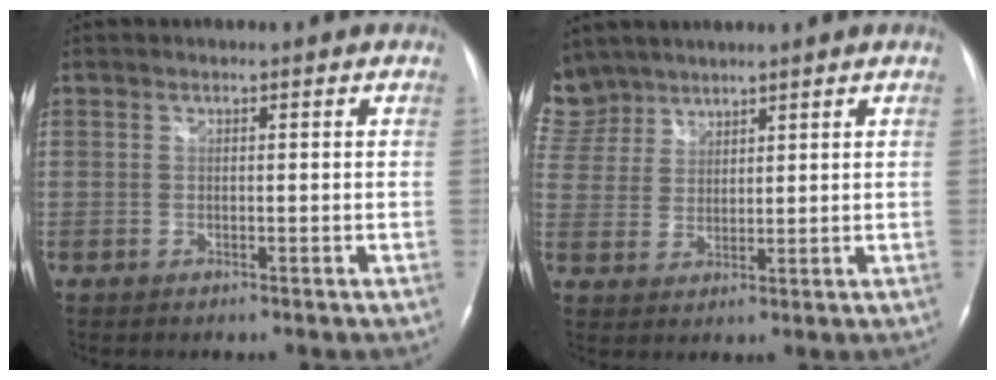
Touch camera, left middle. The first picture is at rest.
{"total": 8.8, "force": [7.3, 4.8, 0.6], "torque": [-0.034, 0.015, 0.159]}